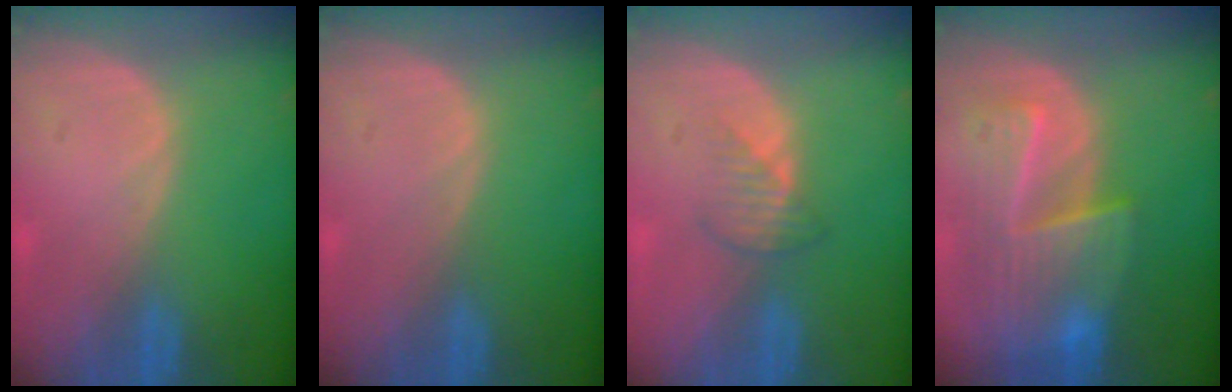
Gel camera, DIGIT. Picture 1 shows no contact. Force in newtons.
{"total": 0.0}
{"total": 2.5, "press": 2.5, "slide": 0.3}
{"total": 9.4, "press": 8.3, "slide": 4.3}